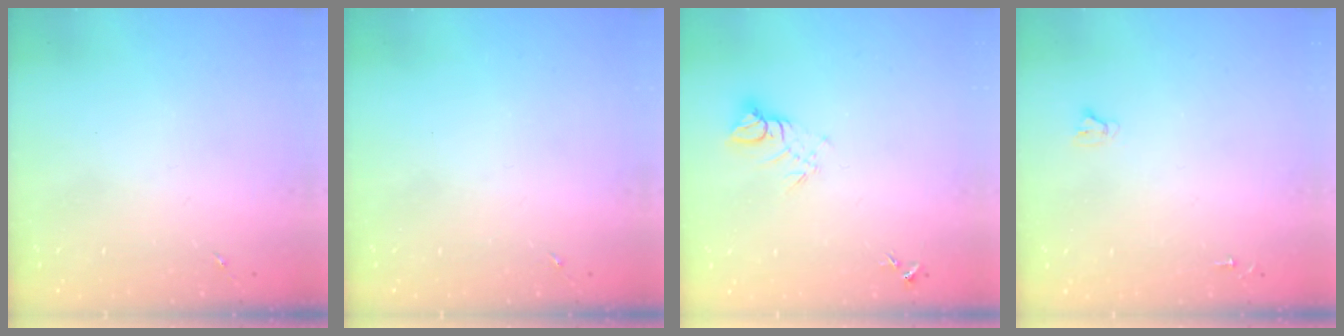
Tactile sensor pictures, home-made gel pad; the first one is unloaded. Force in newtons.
{"total": 0.0}
{"total": 6.6, "press": 6.6, "slide": 0.5}
{"total": 2.0, "press": 2.0, "slide": 0.2}